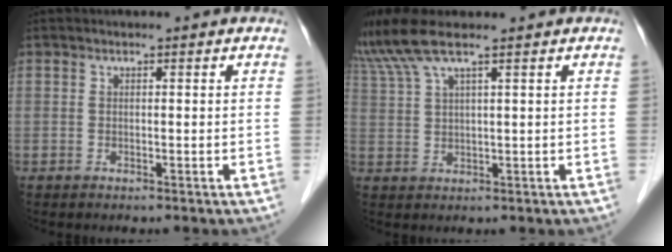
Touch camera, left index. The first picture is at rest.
{"total": 6.2, "force": [5.0, -0.4, 3.7], "torque": [-0.091, 0.021, 0.104]}